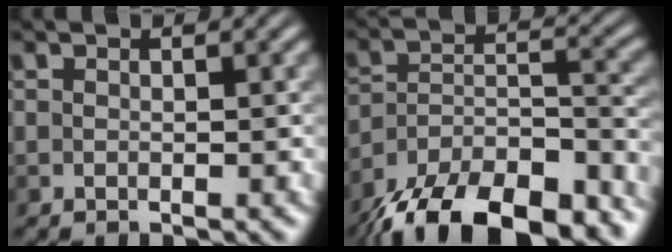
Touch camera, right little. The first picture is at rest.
{"total": 13.7, "force": [-11.6, 4.4, 5.9], "torque": [-0.115, -0.017, -0.185]}